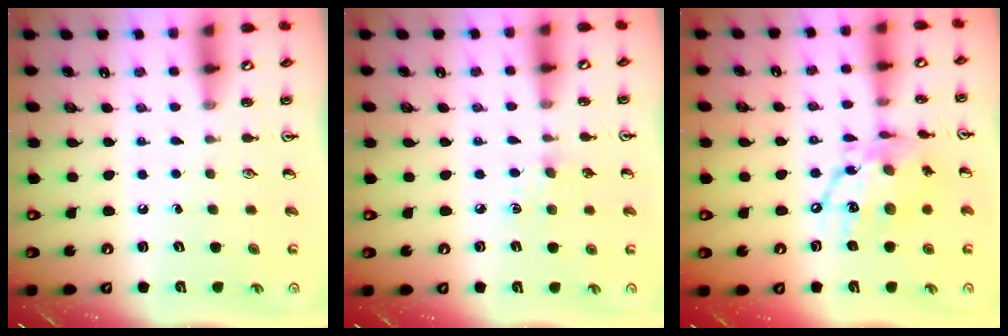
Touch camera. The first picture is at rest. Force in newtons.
{"total": 5.6, "press": 5.5, "slide": 0.9}
{"total": 14.0, "press": 13.9, "slide": 1.6}